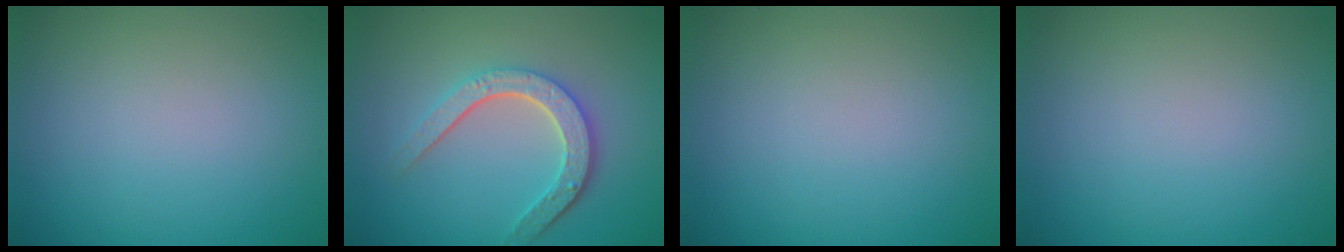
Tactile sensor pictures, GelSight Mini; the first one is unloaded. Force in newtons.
{"total": 4.6, "press": 3.5, "slide": 3.0}
{"total": 0.0}
{"total": 0.0}